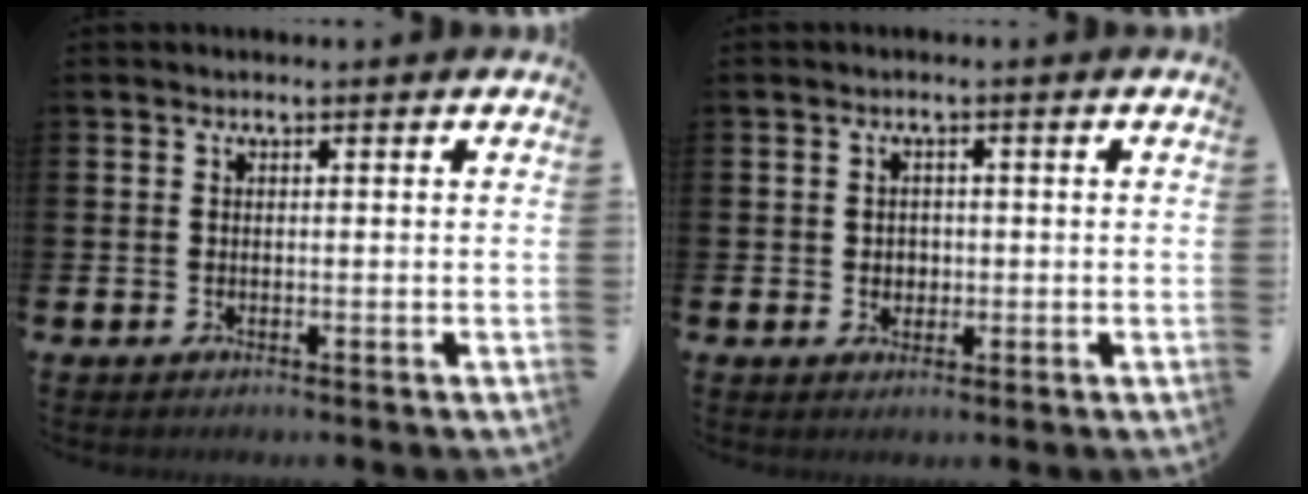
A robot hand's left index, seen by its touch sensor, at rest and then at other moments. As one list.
[{"total": 1.7, "force": [0.2, 1.6, 0.6], "torque": [0.007, 0.000, -0.003]}]